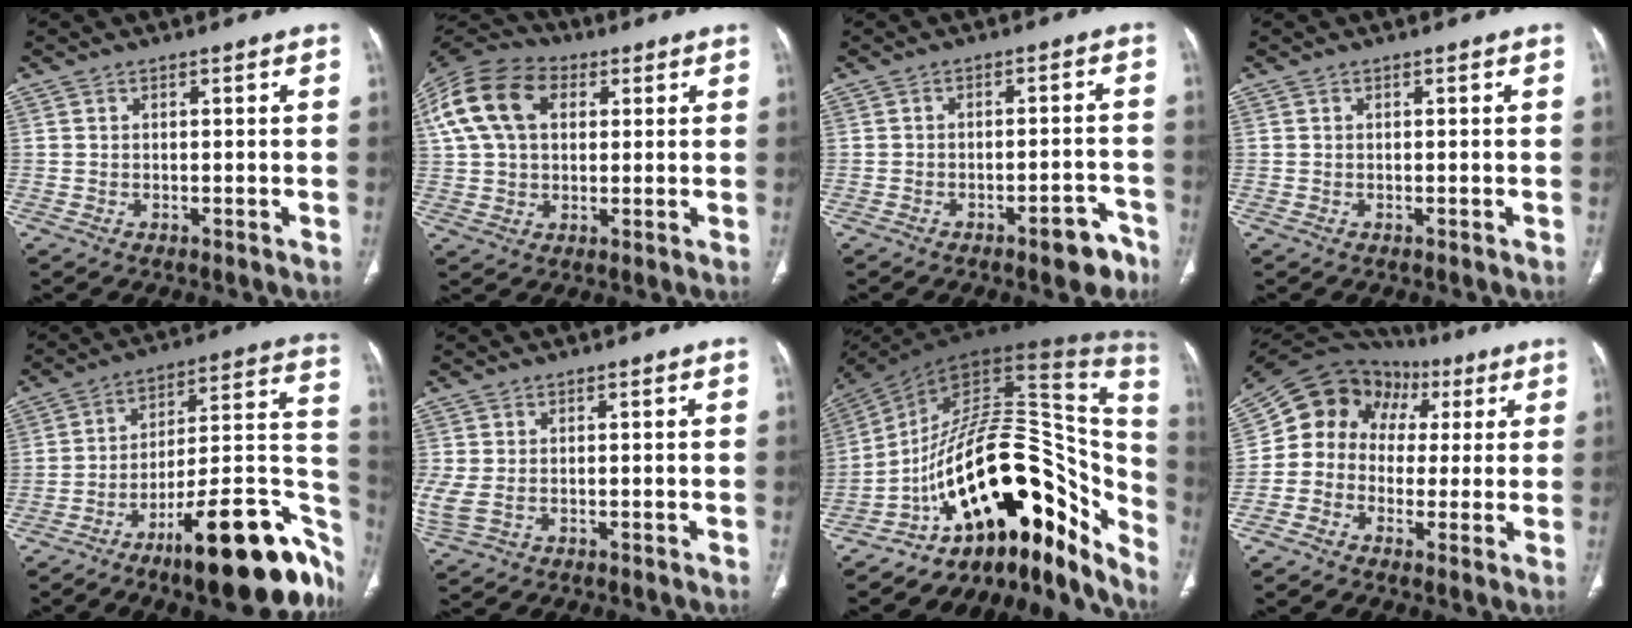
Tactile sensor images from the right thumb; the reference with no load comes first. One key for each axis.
{"total": 17.0, "fx": 5.0, "fy": 11.6, "fz": 11.4, "tx": -0.227, "ty": 0.021, "tz": 0.084}
{"total": 5.9, "fx": -4.0, "fy": 2.1, "fz": 3.8, "tx": -0.031, "ty": 0.034, "tz": -0.045}
{"total": 0.0}
{"total": 28.1, "fx": -13.6, "fy": 8.4, "fz": 23.1, "tx": -0.231, "ty": 0.089, "tz": -0.197}
{"total": 3.9, "fx": -0.2, "fy": 2.3, "fz": 3.1, "tx": -0.094, "ty": 0.002, "tz": 0.006}
{"total": 31.2, "fx": -14.3, "fy": 15.6, "fz": 22.9, "tx": -0.232, "ty": 0.130, "tz": -0.209}
{"total": 14.6, "fx": 2.7, "fy": 12.8, "fz": 6.4, "tx": -0.074, "ty": 0.054, "tz": 0.042}